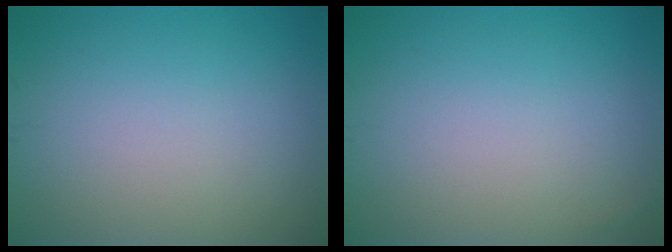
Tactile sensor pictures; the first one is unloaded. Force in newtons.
{"total": 0.0}